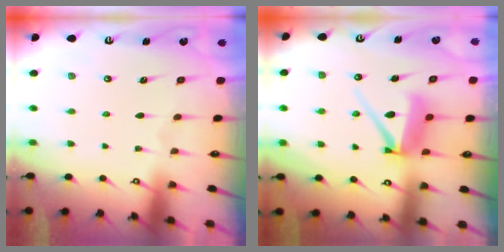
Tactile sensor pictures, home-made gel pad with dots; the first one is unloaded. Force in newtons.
{"total": 9.5, "press": 9.5, "slide": 1.1}